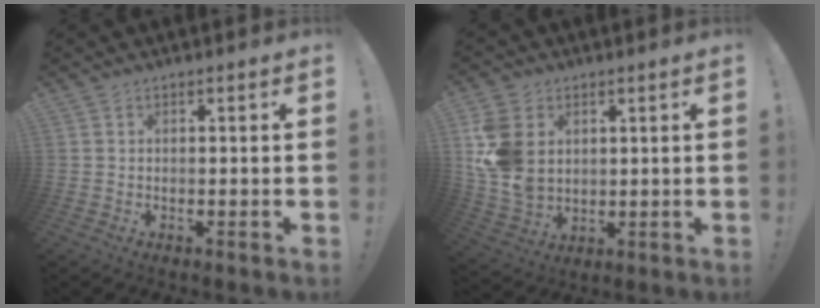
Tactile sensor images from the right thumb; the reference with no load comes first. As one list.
[{"total": 13.9, "force": [3.6, 10.6, 8.2], "torque": [-0.167, -0.011, 0.074]}]